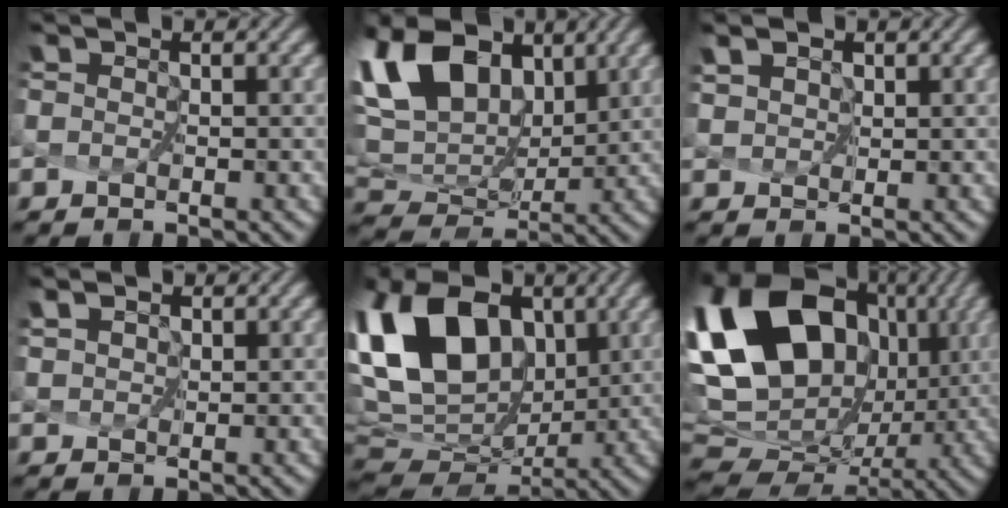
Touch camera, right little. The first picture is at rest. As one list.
[{"total": 15.3, "force": [7.5, 9.0, 9.8], "torque": [-0.210, 0.031, 0.132]}, {"total": 2.7, "force": [1.8, 1.6, 1.2], "torque": [-0.024, 0.010, 0.019]}, {"total": 1.9, "force": [1.4, 1.1, 0.8], "torque": [-0.014, 0.009, 0.013]}, {"total": 15.5, "force": [4.3, 10.2, 10.8], "torque": [-0.238, 0.016, 0.079]}, {"total": 20.4, "force": [5.8, 15.0, 12.5], "torque": [-0.269, 0.017, 0.126]}]